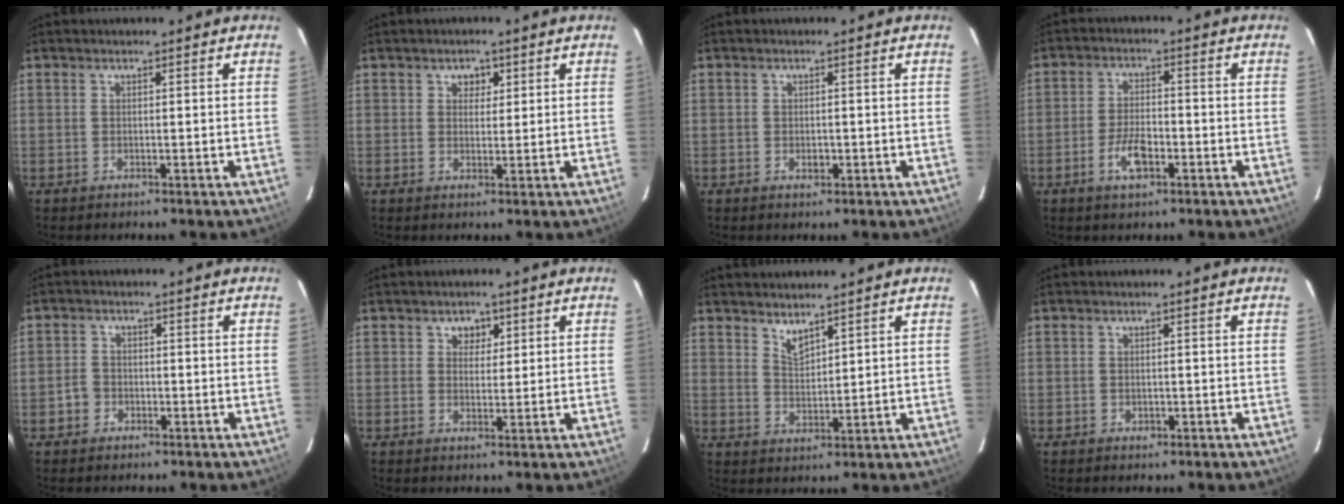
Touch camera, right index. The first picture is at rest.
{"total": 2.5, "force": [1.1, 2.1, 0.7], "torque": [-0.005, 0.007, 0.017]}
{"total": 1.4, "force": [-0.4, 1.0, 0.9], "torque": [-0.015, 0.000, -0.006]}
{"total": 5.9, "force": [-2.8, 2.6, 4.5], "torque": [-0.096, 0.001, -0.049]}
{"total": 2.7, "force": [-1.2, 2.4, 0.4], "torque": [-0.010, 0.008, -0.023]}
{"total": 2.8, "force": [1.3, 2.4, 0.8], "torque": [-0.003, 0.006, 0.021]}
{"total": 3.5, "force": [3.1, 1.0, 1.5], "torque": [-0.025, -0.004, 0.056]}
{"total": 0.8, "force": [-0.3, 0.7, 0.2], "torque": [-0.002, -0.003, -0.003]}